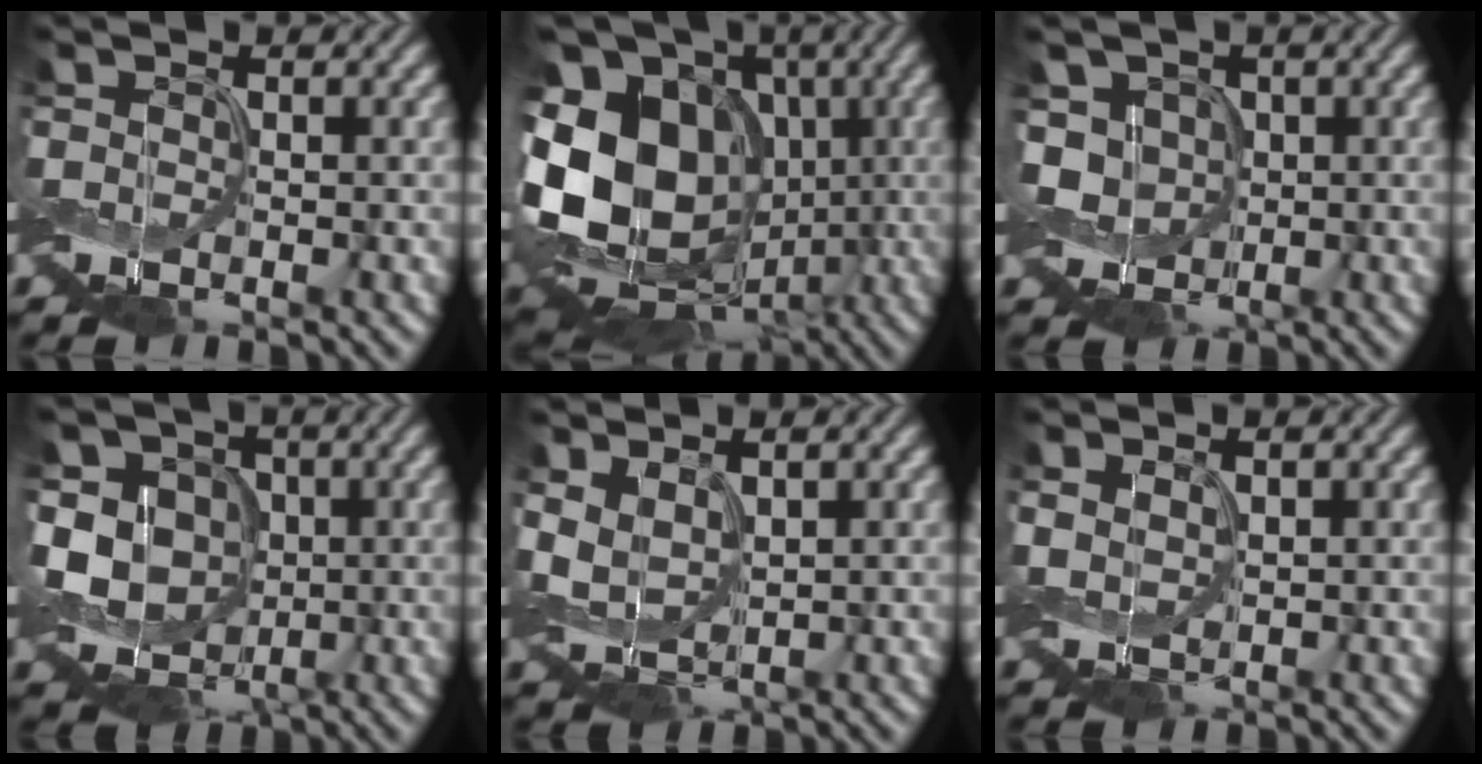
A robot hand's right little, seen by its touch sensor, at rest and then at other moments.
{"total": 15.1, "force": [-1.3, 11.9, 9.1], "torque": [-0.178, -0.002, -0.028]}
{"total": 4.1, "force": [-0.5, 3.5, 2.1], "torque": [-0.046, -0.001, -0.019]}
{"total": 8.6, "force": [-0.7, 7.2, 4.7], "torque": [-0.075, -0.004, -0.031]}
{"total": 3.8, "force": [0.6, 2.4, 2.9], "torque": [-0.073, 0.004, 0.009]}
{"total": 1.4, "force": [0.4, 0.9, 0.9], "torque": [-0.027, 0.003, 0.008]}